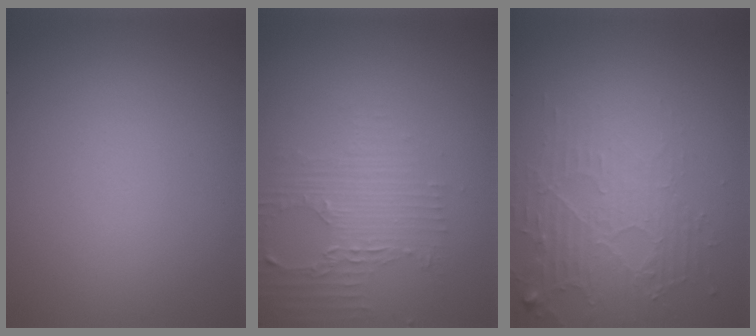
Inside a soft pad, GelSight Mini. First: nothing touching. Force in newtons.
{"total": 3.5, "press": 2.6, "slide": 2.4}
{"total": 4.0, "press": 2.9, "slide": 2.8}